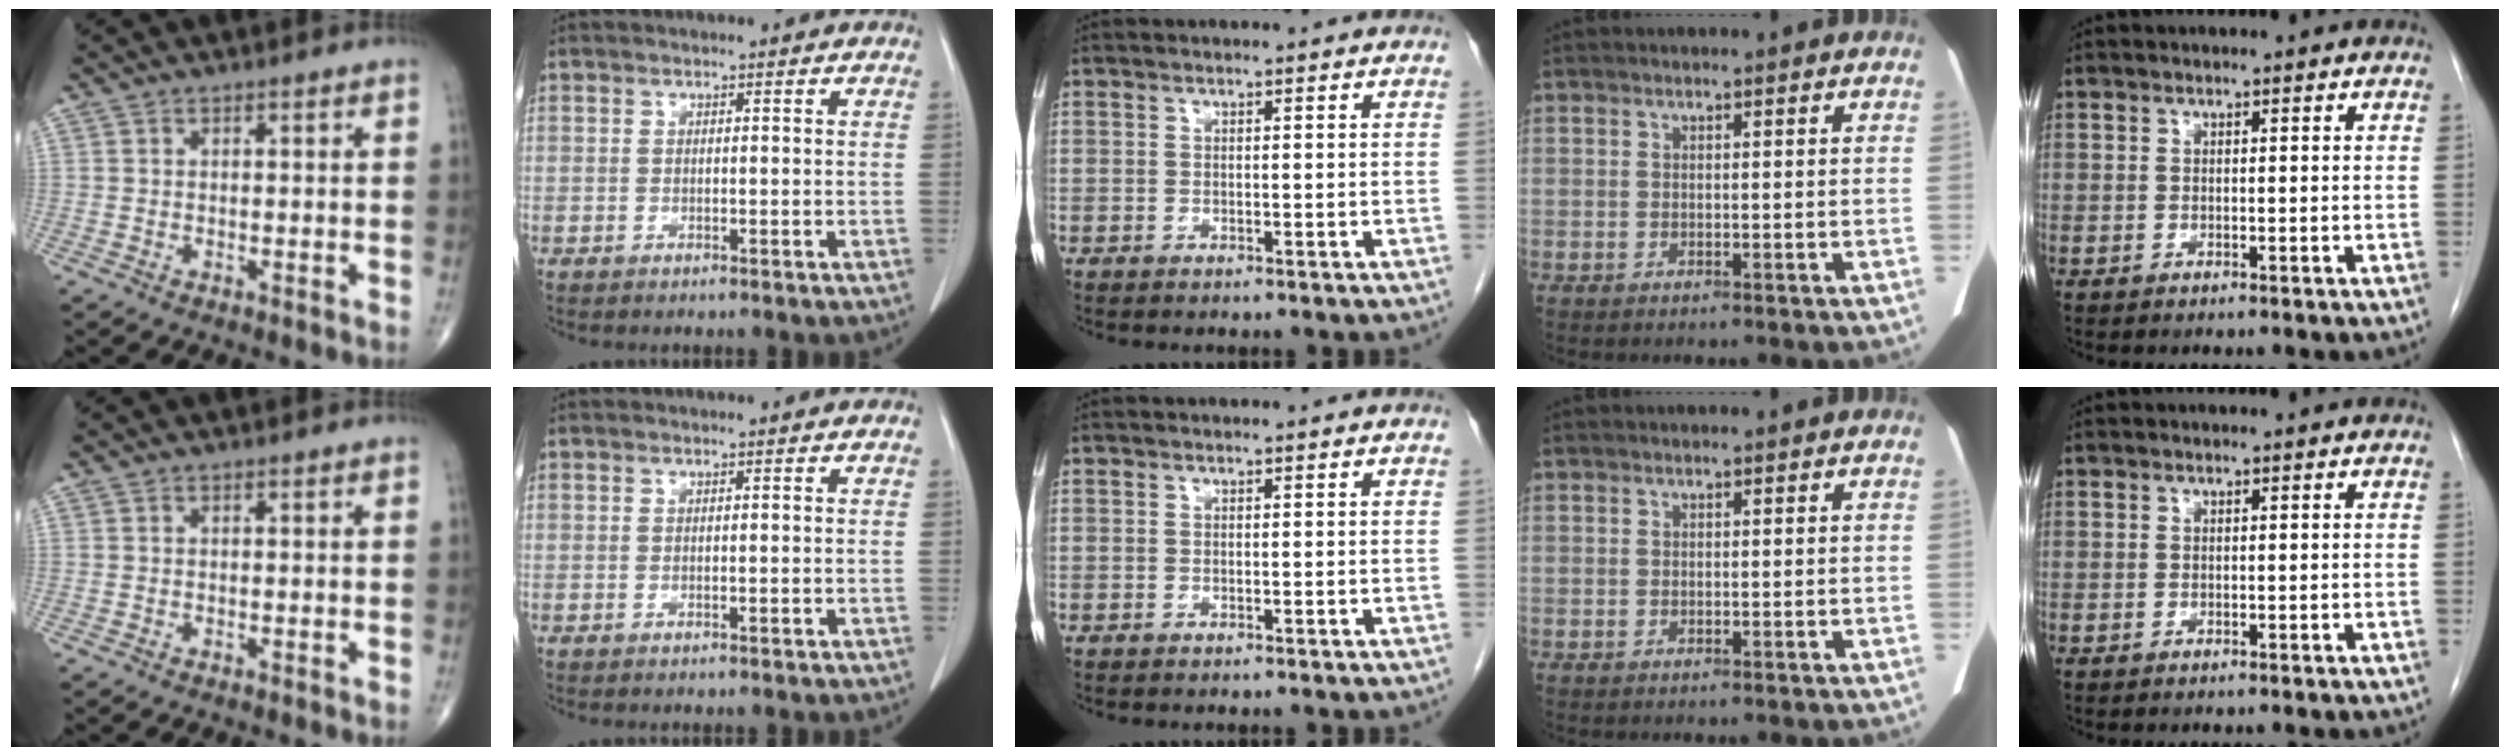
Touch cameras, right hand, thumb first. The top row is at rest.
{"index": {"total": 0.6, "force": [-0.1, 0.3, 0.5], "torque": [-0.016, 0.000, 0.000]}}